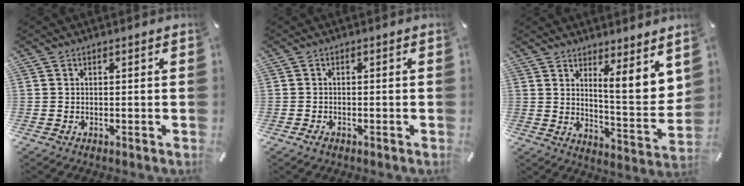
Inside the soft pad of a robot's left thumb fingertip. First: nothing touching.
{"total": 1.4, "force": [-1.0, 0.7, 0.6], "torque": [-0.012, 0.004, -0.019]}
{"total": 8.3, "force": [5.8, 1.5, 5.7], "torque": [-0.069, -0.068, 0.095]}